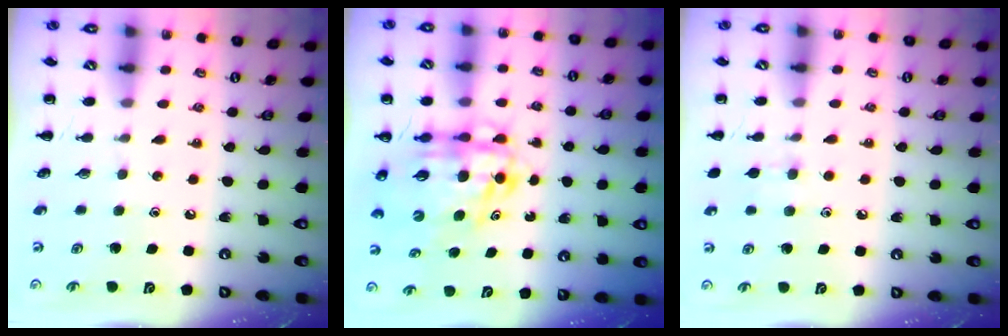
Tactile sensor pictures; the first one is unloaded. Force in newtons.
{"total": 11.6, "press": 11.1, "slide": 3.2}
{"total": 5.7, "press": 5.6, "slide": 1.4}